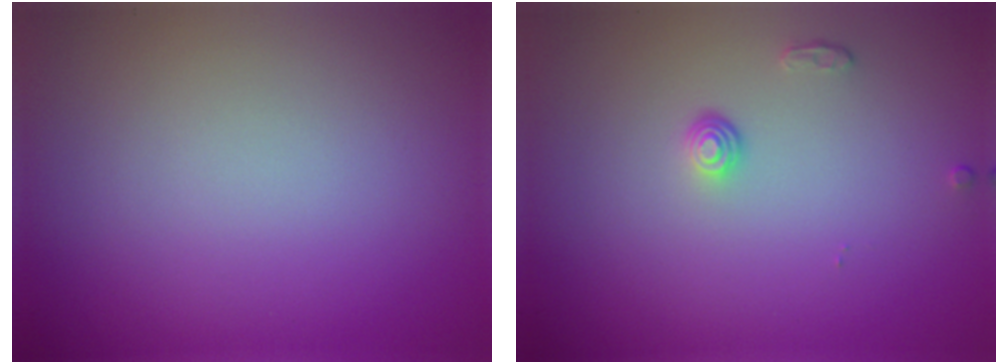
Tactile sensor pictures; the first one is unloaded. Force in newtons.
{"total": 1.1, "press": 0.8, "slide": 0.8}